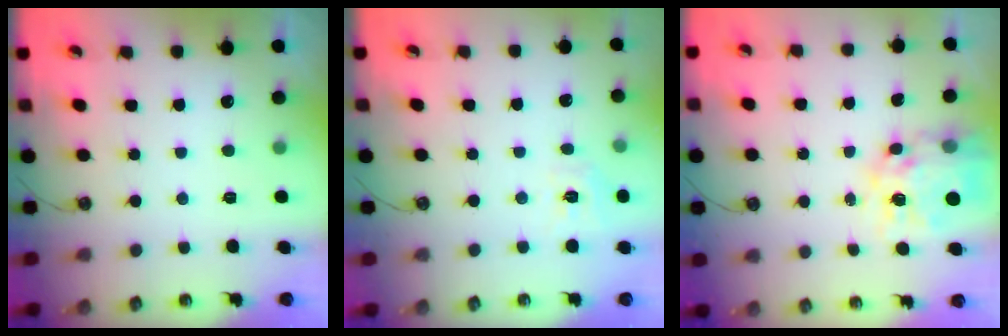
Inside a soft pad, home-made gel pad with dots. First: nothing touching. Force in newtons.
{"total": 6.5, "press": 6.5, "slide": 0.7}
{"total": 14.7, "press": 14.6, "slide": 1.3}